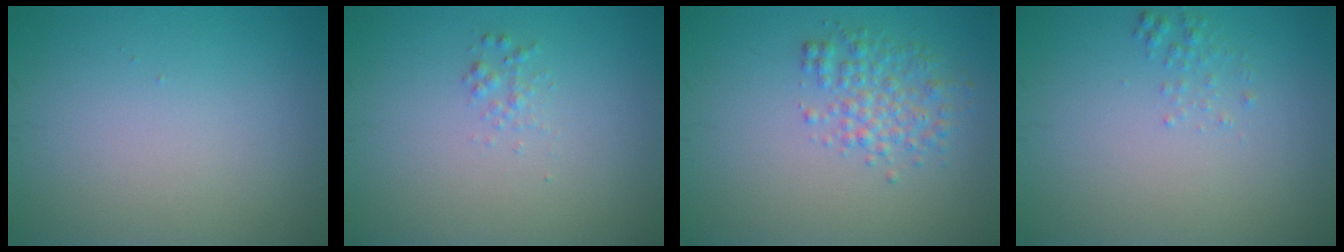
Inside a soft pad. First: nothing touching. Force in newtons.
{"total": 0.9, "press": 0.9, "slide": 0.1}
{"total": 3.0, "press": 3.0, "slide": 0.1}
{"total": 1.0, "press": 1.0, "slide": 0.0}